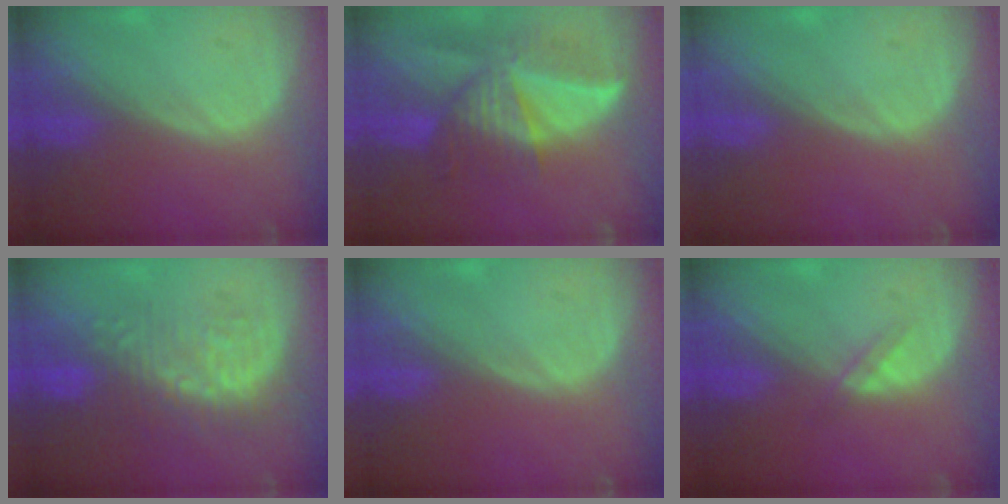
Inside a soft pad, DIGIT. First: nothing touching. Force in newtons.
{"total": 9.1, "press": 8.3, "slide": 3.8}
{"total": 0.0}
{"total": 8.9, "press": 8.6, "slide": 2.0}
{"total": 0.0}
{"total": 1.5, "press": 1.5, "slide": 0.1}